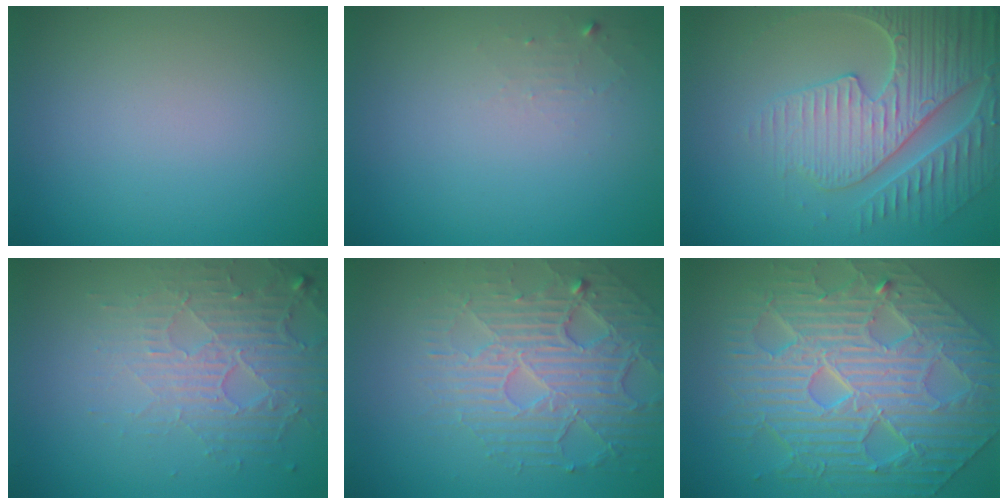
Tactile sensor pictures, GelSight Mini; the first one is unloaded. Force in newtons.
{"total": 1.0, "press": 1.0, "slide": 0.1}
{"total": 6.0, "press": 5.1, "slide": 3.1}
{"total": 5.2, "press": 3.3, "slide": 4.0}
{"total": 5.8, "press": 4.6, "slide": 3.5}
{"total": 10.1, "press": 7.6, "slide": 6.6}